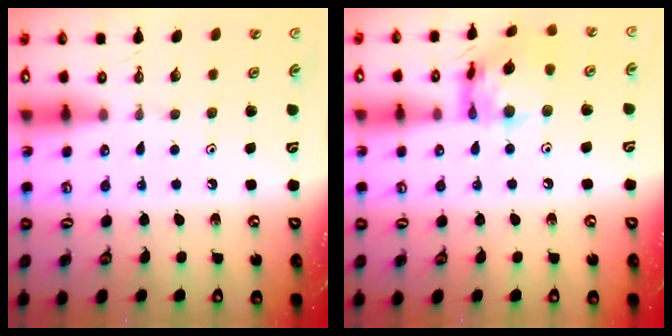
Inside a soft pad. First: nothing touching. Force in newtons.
{"total": 14.6, "press": 14.5, "slide": 1.2}